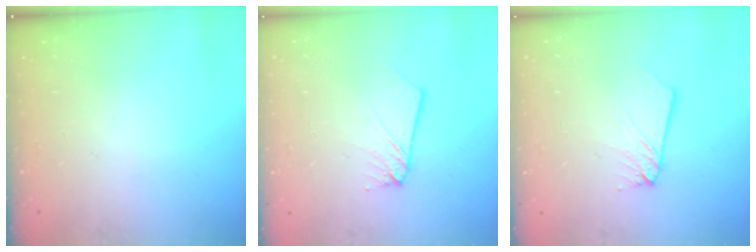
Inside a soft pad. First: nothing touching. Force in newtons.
{"total": 2.6, "press": 2.6, "slide": 0.3}
{"total": 2.6, "press": 2.6, "slide": 0.3}